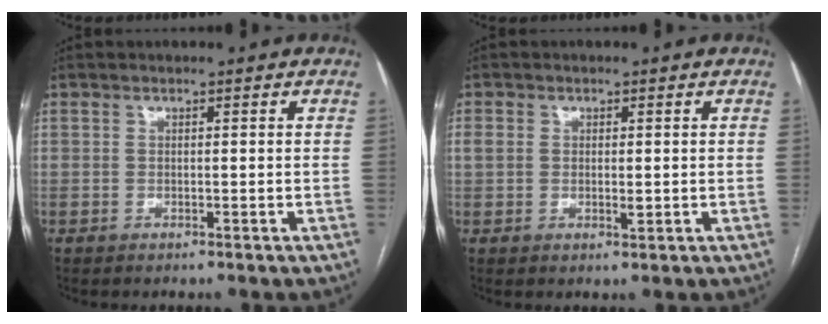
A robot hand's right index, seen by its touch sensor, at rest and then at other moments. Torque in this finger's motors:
{"motor_torque": [0.47, 0.33, 0.02, 0.05]}